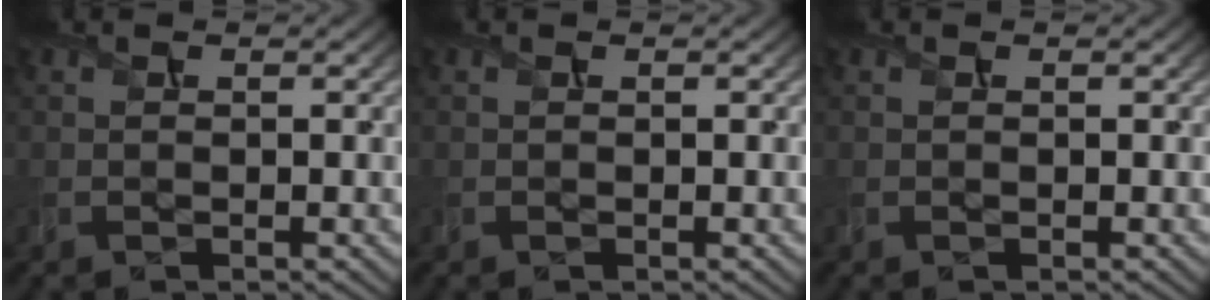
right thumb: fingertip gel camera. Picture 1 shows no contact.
{"total": 0.0}
{"total": 0.0}